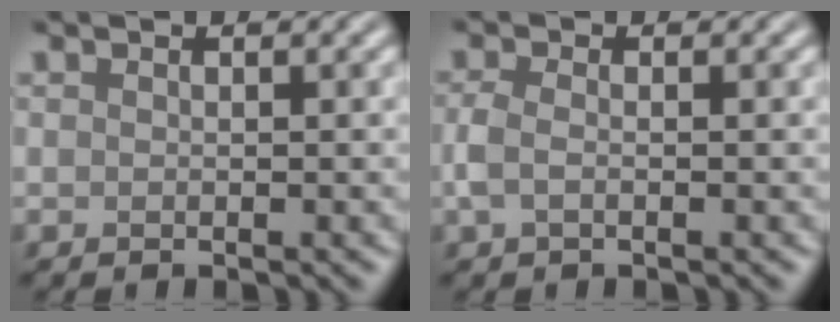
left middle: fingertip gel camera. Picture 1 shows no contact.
{"total": 1.7, "force": [-0.4, 0.9, 1.4], "torque": [-0.036, 0.001, -0.013]}